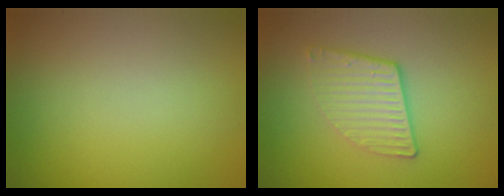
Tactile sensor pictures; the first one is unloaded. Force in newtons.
{"total": 3.2, "press": 2.8, "slide": 1.6}